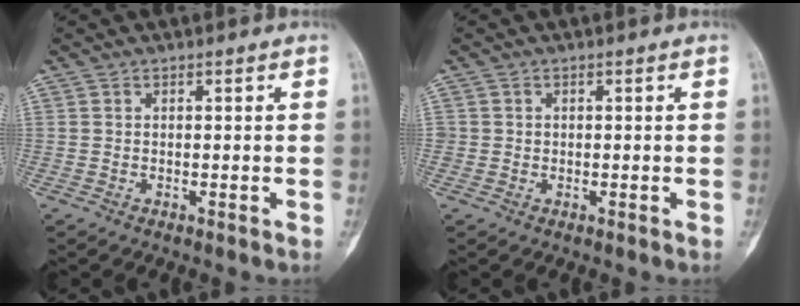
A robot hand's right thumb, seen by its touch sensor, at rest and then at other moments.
{"total": 0.8, "force": [0.1, 0.8, -0.1], "torque": [0.013, 0.006, -0.001]}